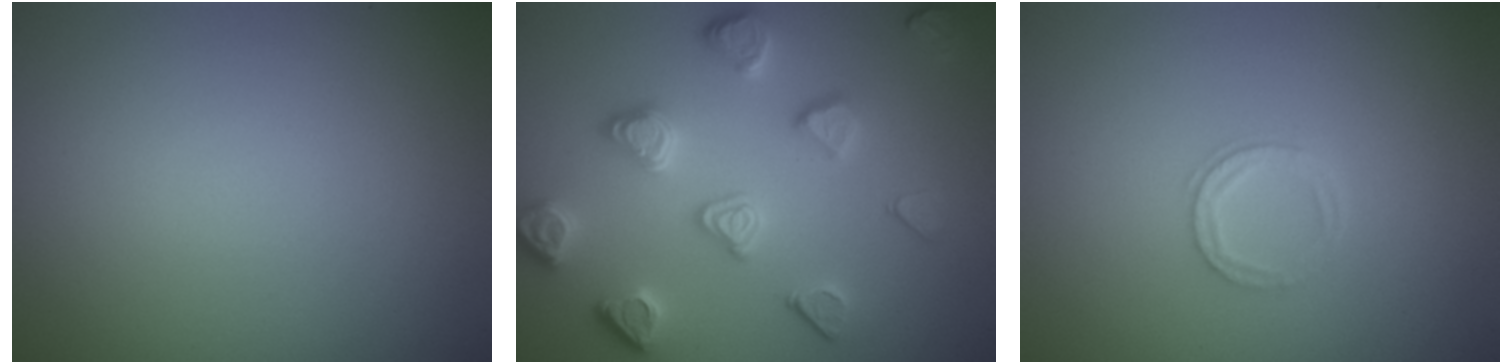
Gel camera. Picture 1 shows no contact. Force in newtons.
{"total": 4.6, "press": 4.1, "slide": 2.1}
{"total": 1.6, "press": 1.6, "slide": 0.2}